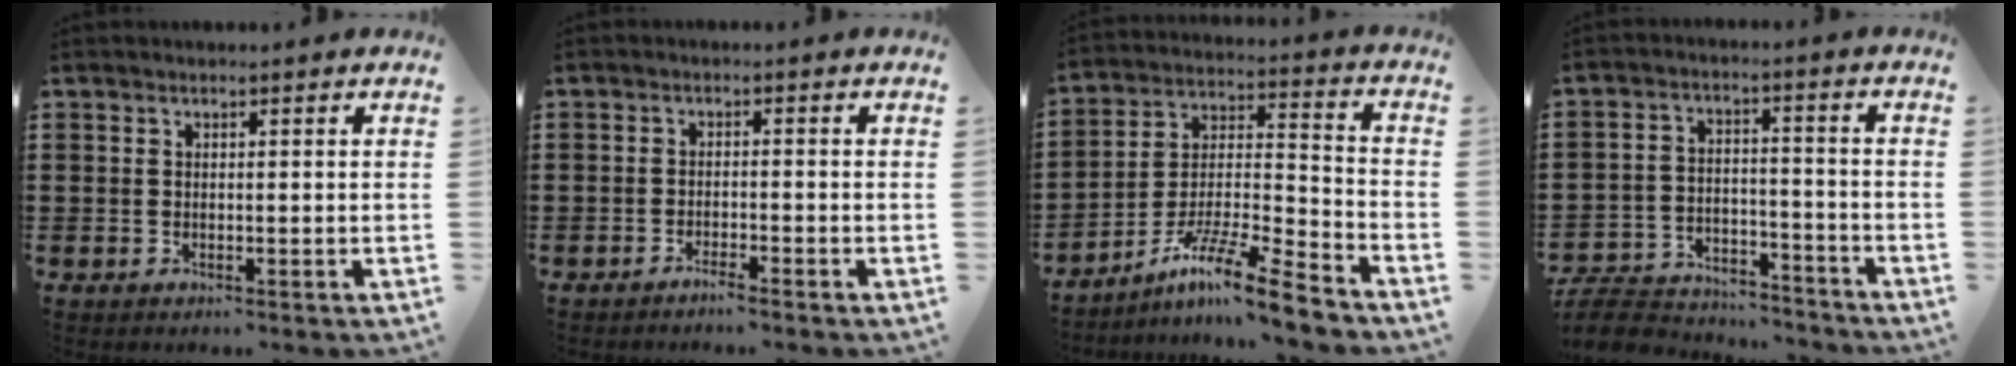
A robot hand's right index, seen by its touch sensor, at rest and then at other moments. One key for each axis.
{"total": 1.6, "fx": -1.5, "fy": -0.2, "fz": 0.6, "tx": -0.010, "ty": 0.001, "tz": -0.028}
{"total": 11.4, "fx": -9.2, "fy": 0.8, "fz": 6.8, "tx": -0.114, "ty": 0.016, "tz": -0.178}
{"total": 7.9, "fx": -7.6, "fy": 1.5, "fz": 1.8, "tx": -0.045, "ty": 0.015, "tz": -0.150}